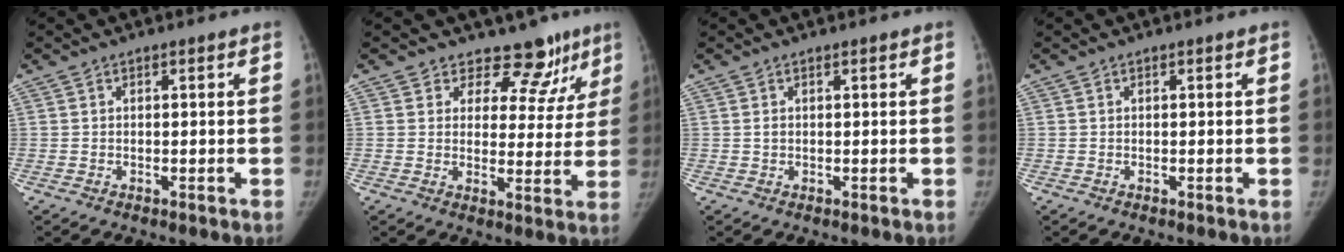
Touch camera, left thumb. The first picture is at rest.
{"total": 10.2, "force": [8.0, 6.1, 1.6], "torque": [0.039, -0.042, 0.090]}
{"total": 0.7, "force": [0.2, 0.5, 0.4], "torque": [-0.006, 0.000, 0.004]}
{"total": 0.0}